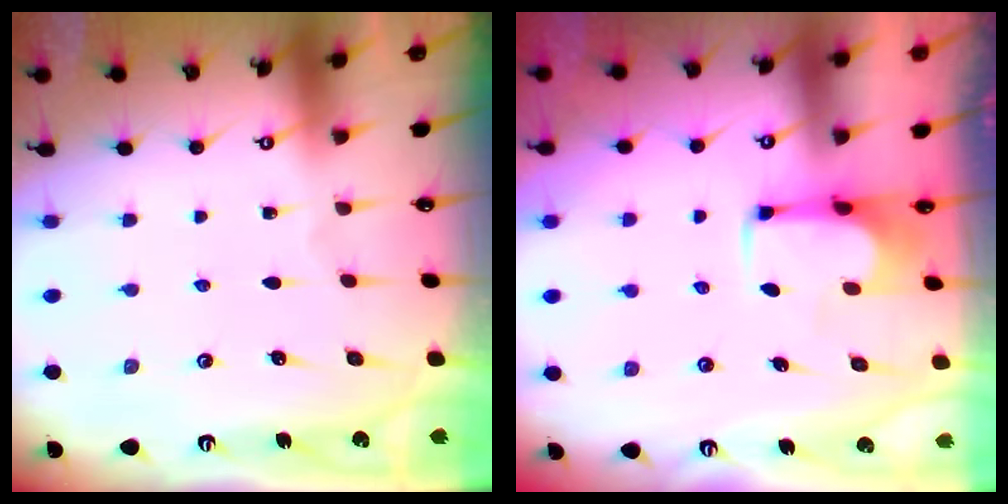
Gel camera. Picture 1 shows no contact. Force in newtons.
{"total": 3.9, "press": 3.7, "slide": 1.1}